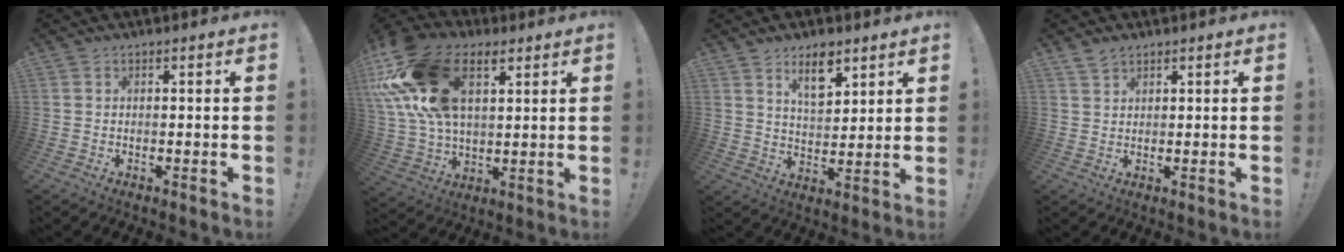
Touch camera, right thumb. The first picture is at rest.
{"total": 23.4, "force": [9.0, 14.6, 16.0], "torque": [-0.298, -0.031, 0.164]}
{"total": 9.2, "force": [6.1, 4.3, 5.5], "torque": [-0.079, -0.032, 0.108]}
{"total": 2.7, "force": [2.3, 1.1, 0.8], "torque": [-0.006, -0.017, 0.042]}